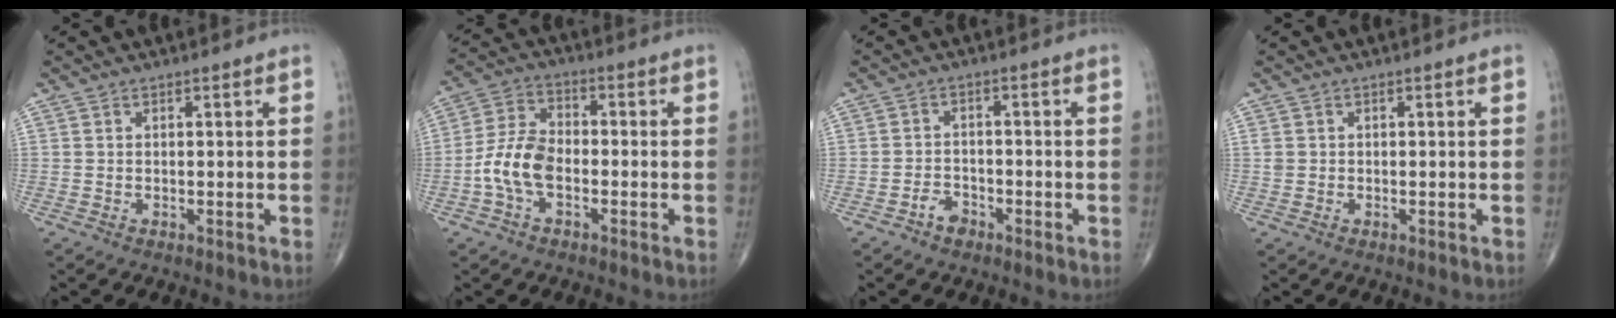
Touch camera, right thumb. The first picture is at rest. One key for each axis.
{"total": 8.9, "fx": -2.6, "fy": 5.1, "fz": 6.8, "tx": -0.139, "ty": 0.028, "tz": -0.057}
{"total": 3.0, "fx": -1.9, "fy": 1.9, "fz": 1.2, "tx": -0.013, "ty": 0.016, "tz": -0.034}
{"total": 1.0, "fx": 0.1, "fy": 0.9, "fz": 0.4, "tx": -0.006, "ty": 0.003, "tz": 0.005}